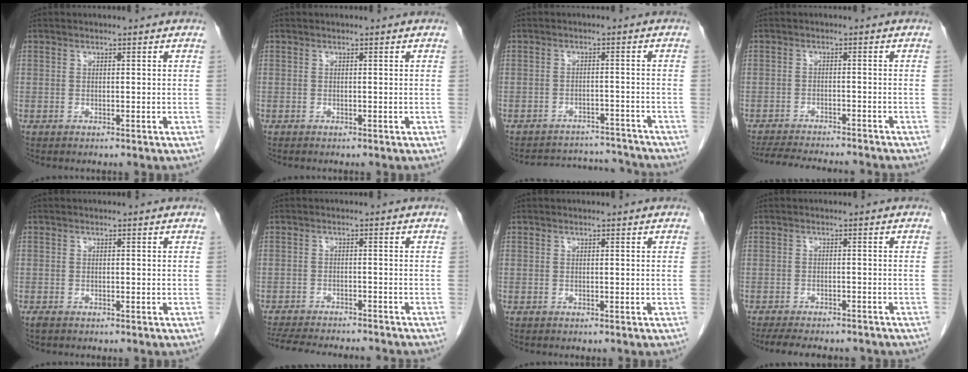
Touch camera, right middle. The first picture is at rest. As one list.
[{"total": 0.0}, {"total": 9.5, "force": [-9.3, 1.6, 0.0], "torque": [0.004, 0.018, -0.123]}, {"total": 13.2, "force": [-12.1, 1.4, 5.0], "torque": [-0.081, -0.014, -0.163]}, {"total": 0.9, "force": [-0.6, 0.5, 0.4], "torque": [-0.015, -0.002, -0.007]}, {"total": 15.4, "force": [-14.0, 2.5, 5.9], "torque": [-0.127, -0.020, -0.189]}, {"total": 0.0}, {"total": 11.9, "force": [-10.3, 3.2, 5.0], "torque": [-0.082, -0.006, -0.127]}]